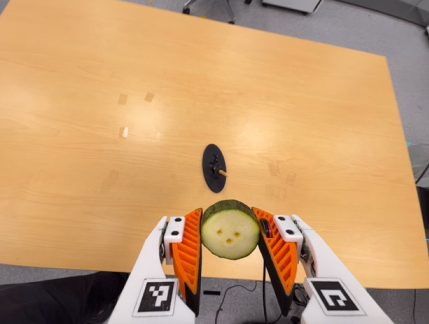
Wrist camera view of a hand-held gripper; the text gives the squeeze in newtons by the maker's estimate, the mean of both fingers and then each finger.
{"total": 7.5, "left": 6.8, "right": 8.1}